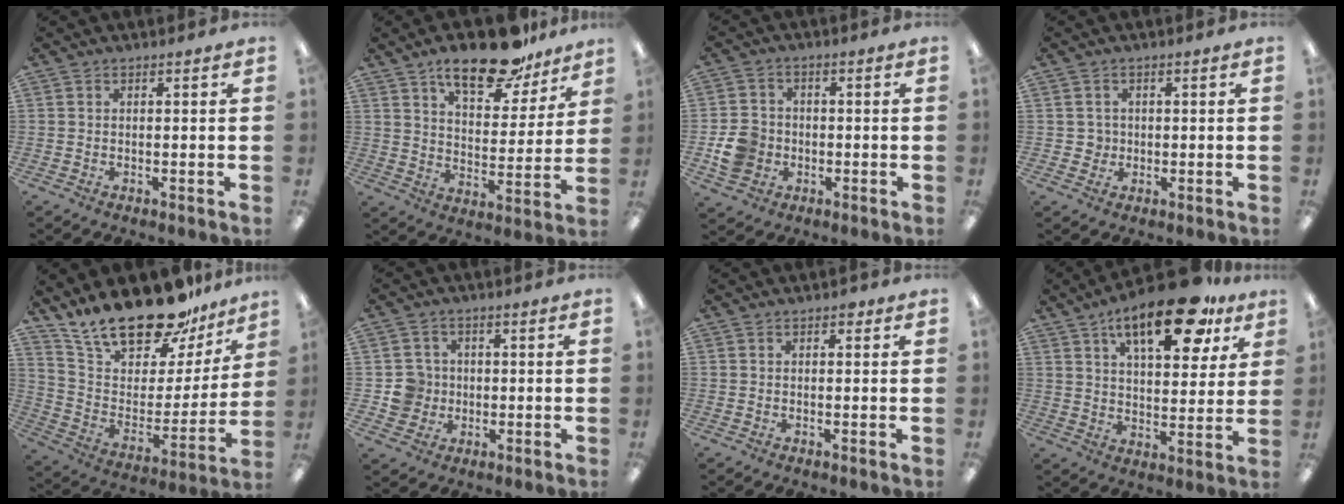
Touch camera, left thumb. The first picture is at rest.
{"total": 17.2, "force": [12.6, 6.7, 9.6], "torque": [-0.142, -0.069, 0.213]}
{"total": 7.4, "force": [-1.8, 6.5, 2.9], "torque": [-0.055, 0.011, -0.030]}
{"total": 2.3, "force": [0.1, 2.3, 0.2], "torque": [-0.001, 0.002, -0.003]}
{"total": 22.1, "force": [18.6, 7.9, 8.9], "torque": [-0.153, -0.134, 0.328]}
{"total": 6.2, "force": [-0.5, 6.1, 1.0], "torque": [-0.022, 0.010, -0.006]}
{"total": 0.9, "force": [0.5, 0.5, 0.5], "torque": [-0.003, 0.000, 0.006]}
{"total": 19.3, "force": [11.2, 7.8, 13.7], "torque": [-0.194, -0.050, 0.175]}